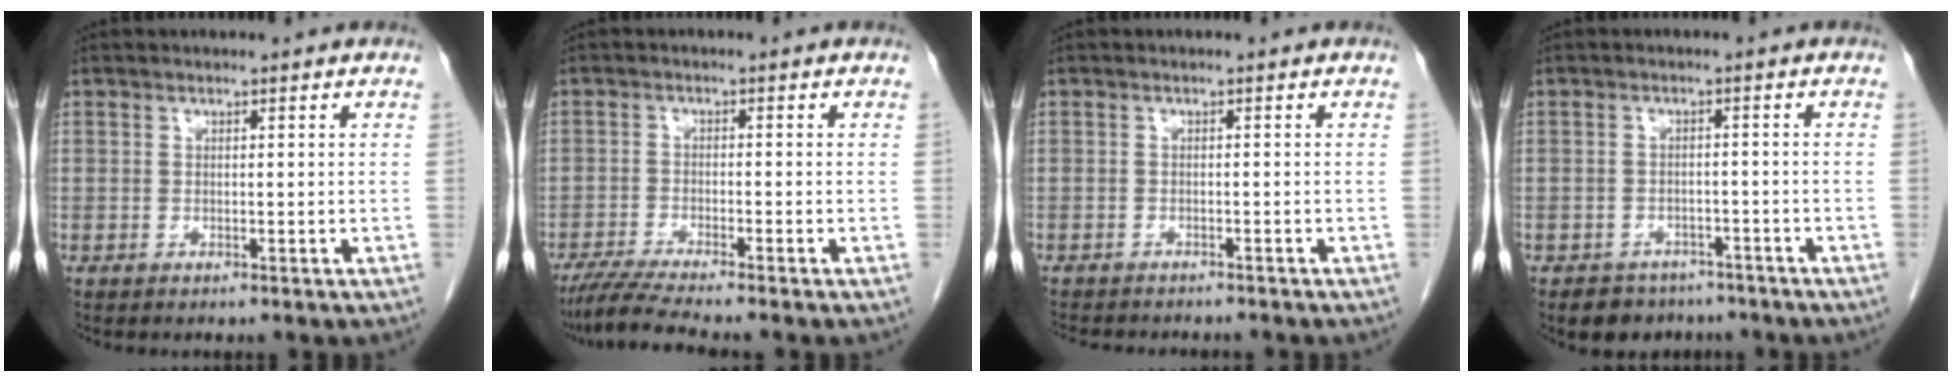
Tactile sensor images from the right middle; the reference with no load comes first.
{"total": 5.6, "force": [-4.8, -1.2, 2.7], "torque": [-0.053, -0.024, -0.088]}
{"total": 7.6, "force": [-6.9, 1.8, 2.6], "torque": [-0.042, -0.005, -0.093]}
{"total": 5.0, "force": [-3.9, 3.1, 0.5], "torque": [-0.006, 0.010, -0.052]}